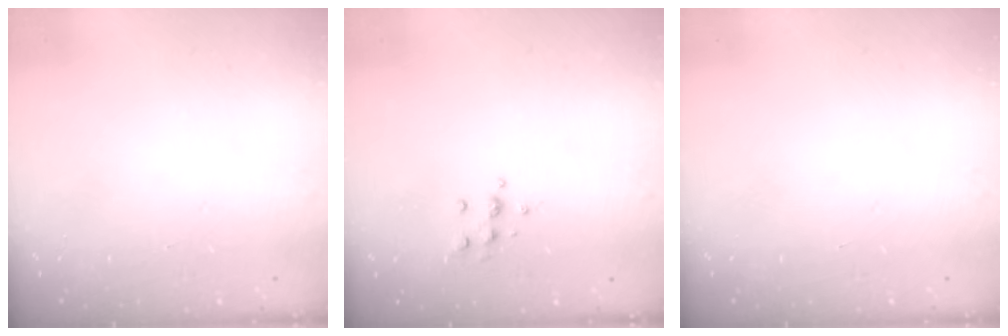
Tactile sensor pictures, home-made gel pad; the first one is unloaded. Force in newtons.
{"total": 6.2, "press": 6.1, "slide": 0.7}
{"total": 0.0}